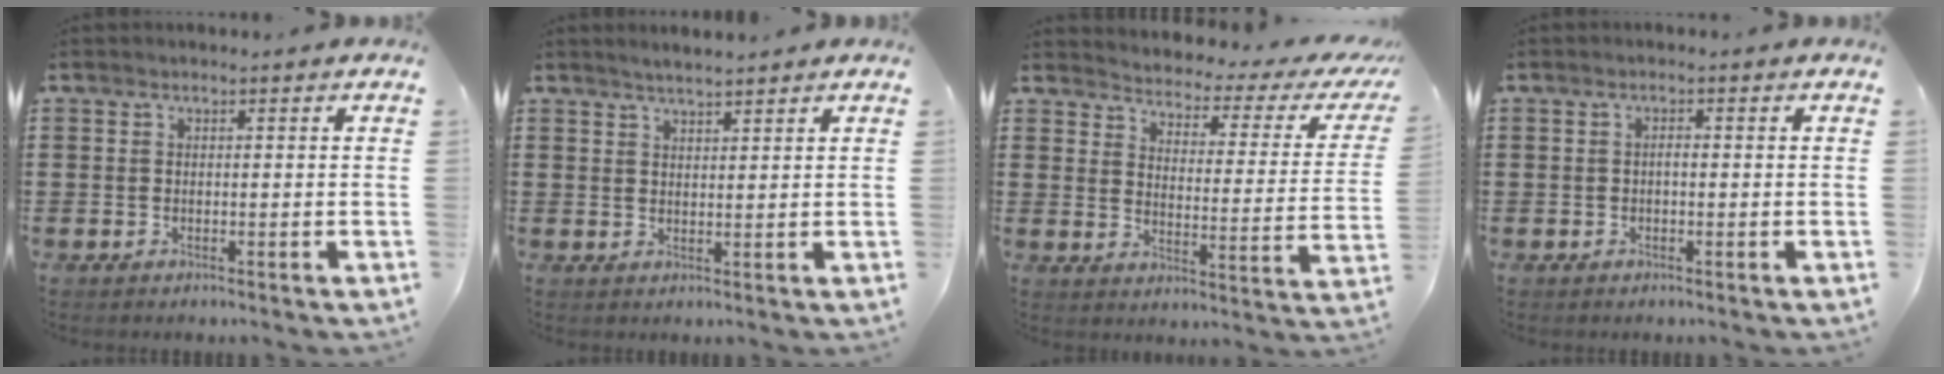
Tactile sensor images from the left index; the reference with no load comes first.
{"total": 1.9, "force": [1.8, 0.0, 0.4], "torque": [-0.011, 0.004, 0.034]}
{"total": 2.5, "force": [2.4, 0.4, 0.7], "torque": [-0.035, -0.025, 0.030]}
{"total": 0.9, "force": [-0.2, 0.3, 0.8], "torque": [-0.018, 0.000, -0.004]}